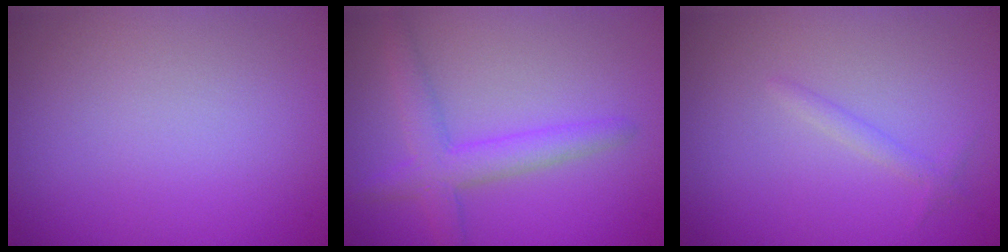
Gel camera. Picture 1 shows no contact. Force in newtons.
{"total": 3.4, "press": 3.4, "slide": 0.2}
{"total": 1.0, "press": 1.0, "slide": 0.0}